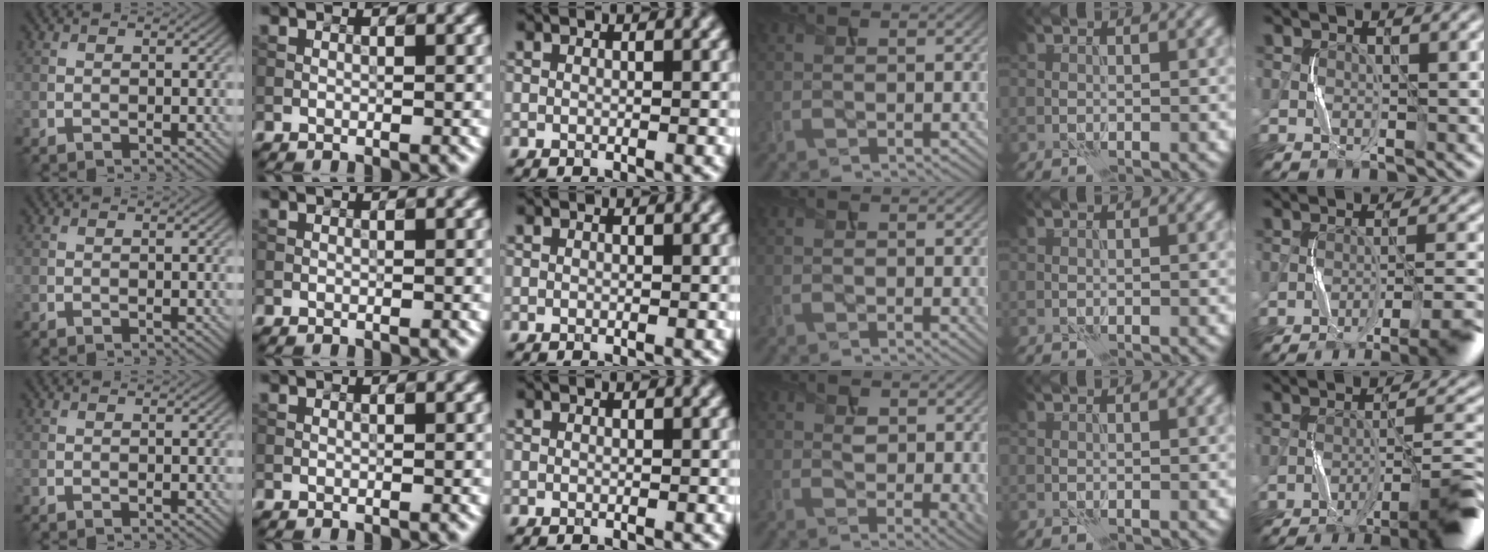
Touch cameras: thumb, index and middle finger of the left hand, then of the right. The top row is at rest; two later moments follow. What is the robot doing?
{"motion": "squeeze", "object": "paper clamp"}